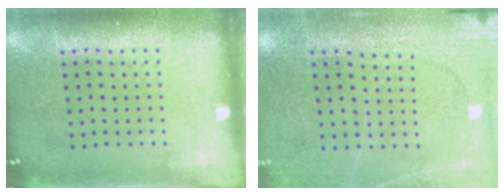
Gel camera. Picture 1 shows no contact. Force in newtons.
{"total": 2.8, "press": 2.7, "slide": 0.7}